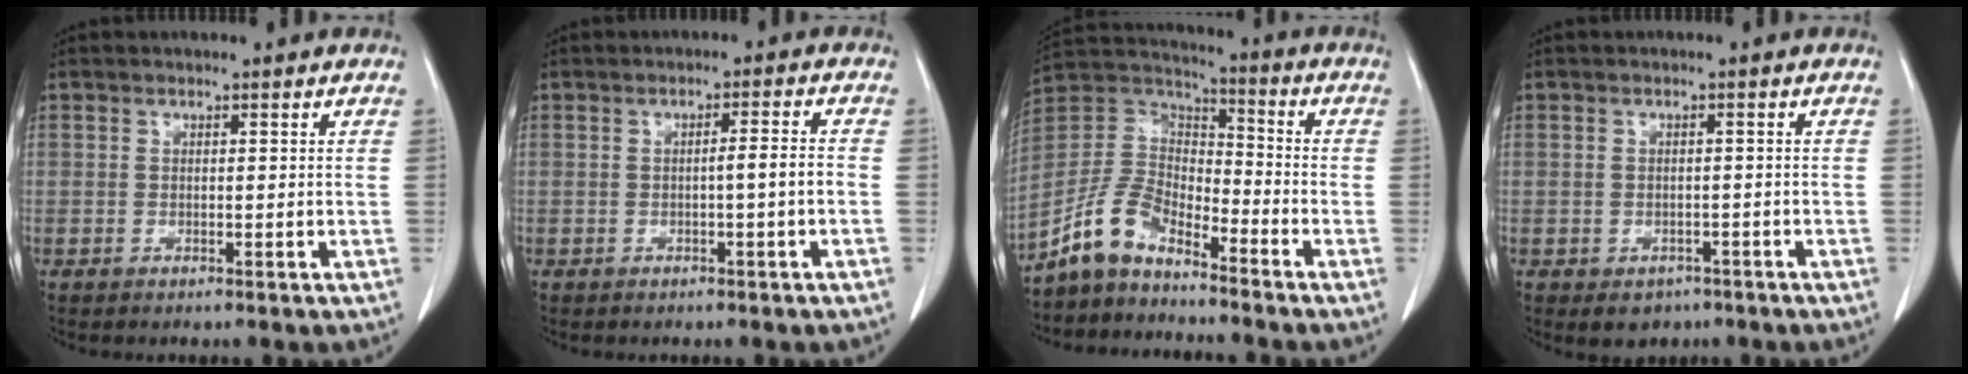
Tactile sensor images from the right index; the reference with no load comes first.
{"total": 2.7, "force": [-0.7, -0.2, 2.6], "torque": [-0.037, 0.002, -0.013]}
{"total": 9.9, "force": [-7.9, 2.9, 5.3], "torque": [-0.127, 0.021, -0.157]}
{"total": 3.3, "force": [-2.0, 2.4, 0.9], "torque": [-0.006, 0.005, -0.019]}